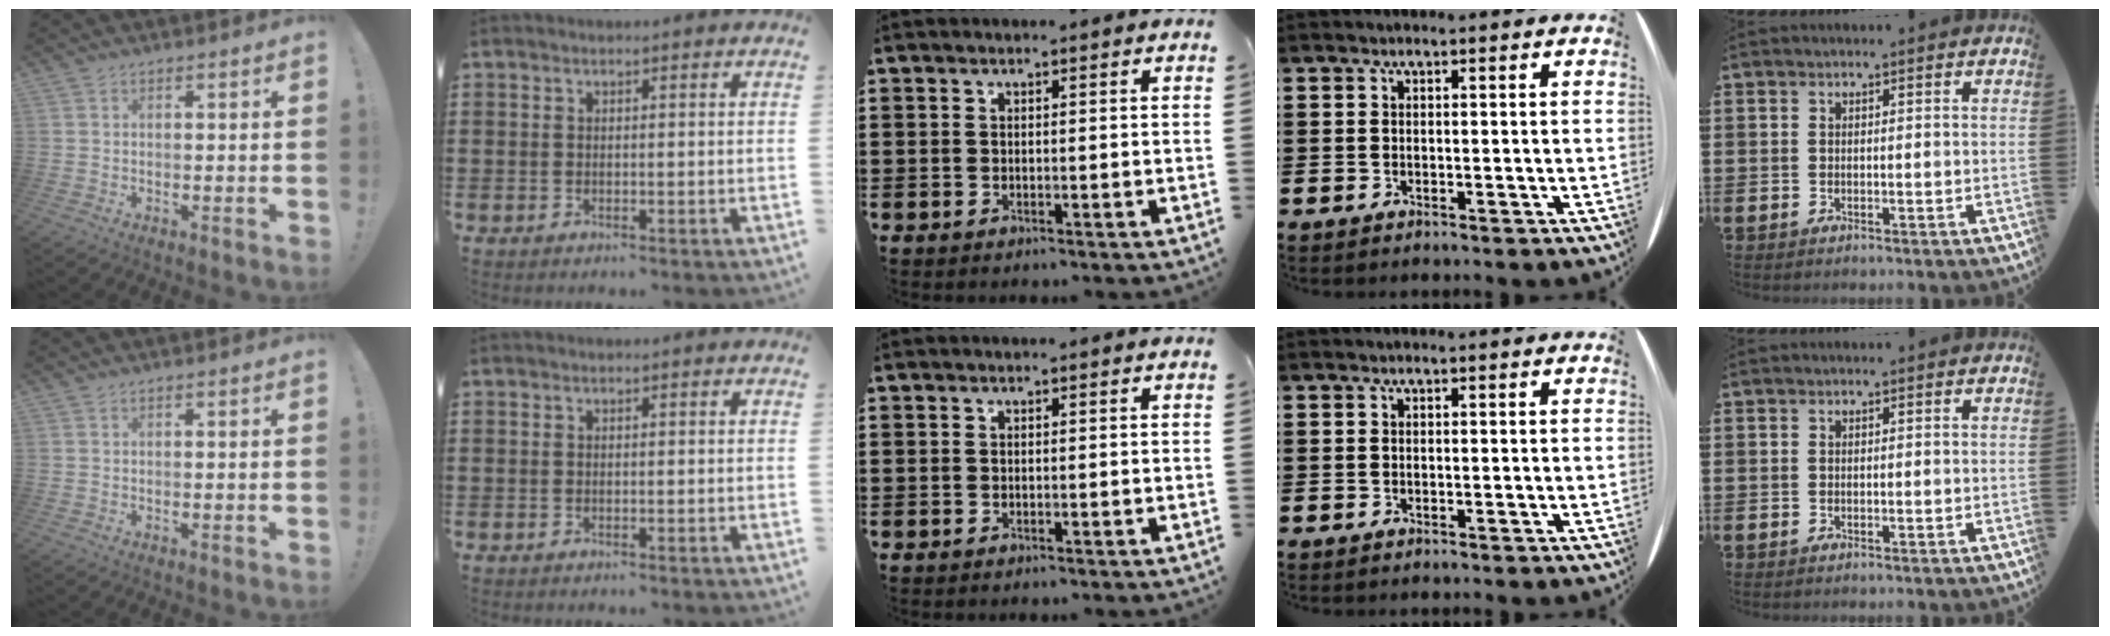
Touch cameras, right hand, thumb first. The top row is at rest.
{}